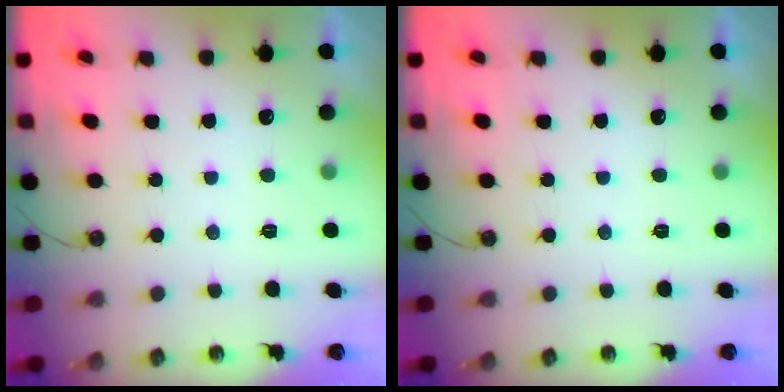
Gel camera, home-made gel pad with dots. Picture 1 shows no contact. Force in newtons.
{"total": 0.0}